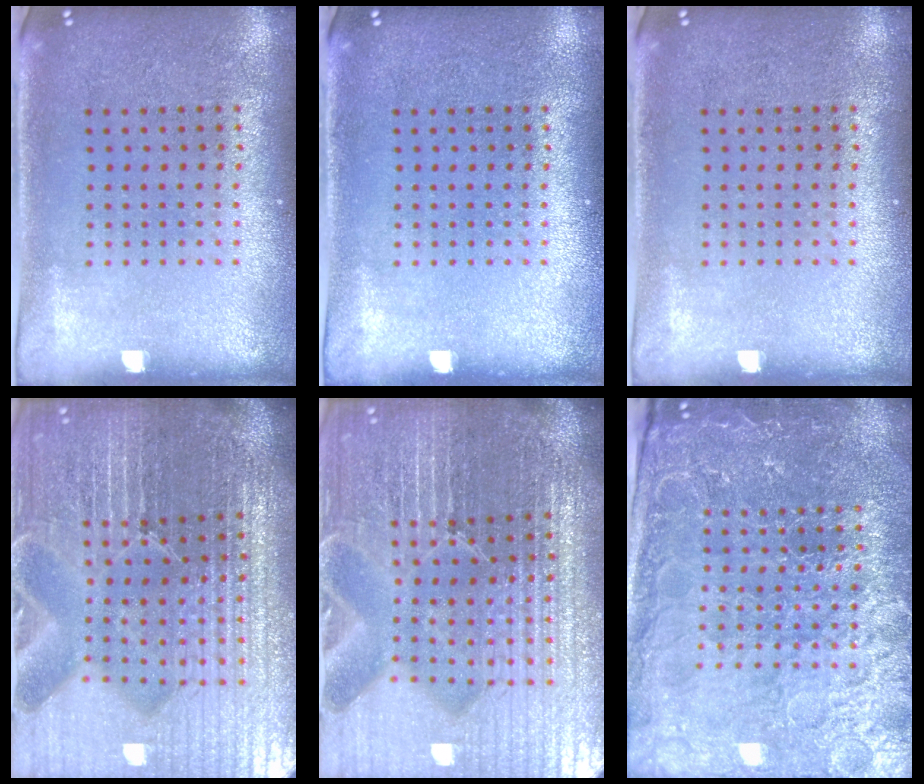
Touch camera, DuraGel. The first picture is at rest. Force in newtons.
{"total": 0.0}
{"total": 0.0}
{"total": 7.2, "press": 6.3, "slide": 3.4}
{"total": 7.2, "press": 6.3, "slide": 3.4}
{"total": 4.8, "press": 4.5, "slide": 1.6}